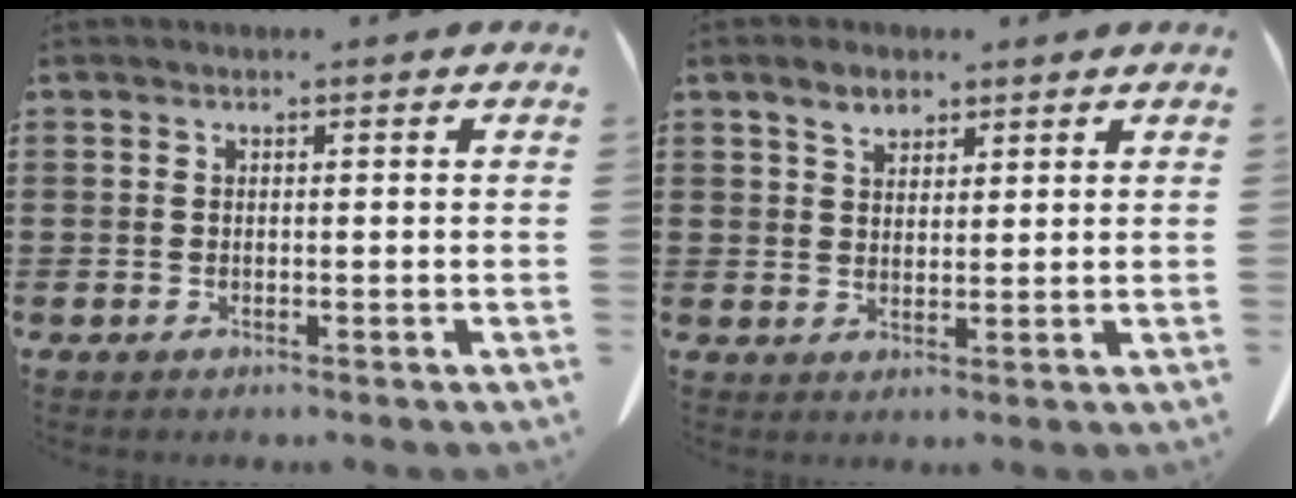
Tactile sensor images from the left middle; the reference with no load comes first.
{"total": 3.9, "force": [2.7, 2.0, 1.9], "torque": [-0.037, 0.005, 0.048]}